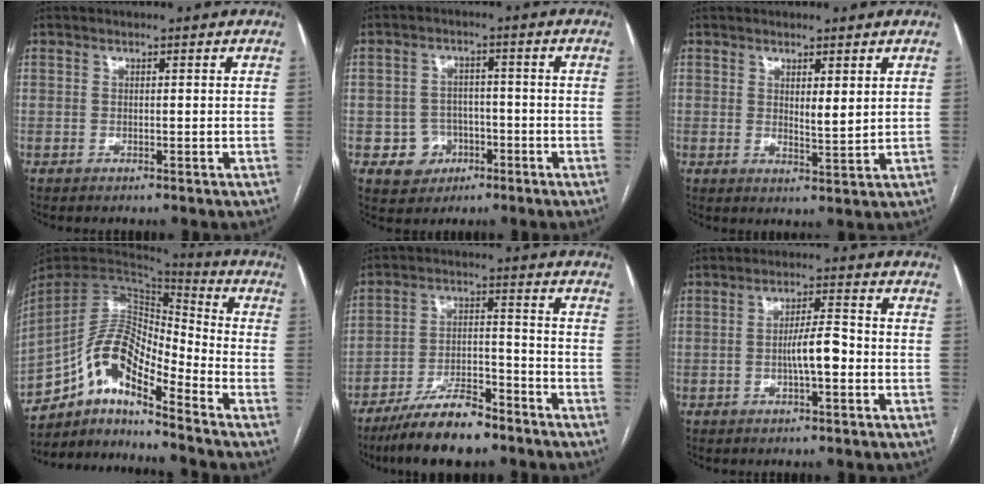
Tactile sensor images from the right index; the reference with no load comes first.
{"total": 5.3, "force": [-2.0, 4.8, 0.8], "torque": [-0.006, 0.012, -0.024]}
{"total": 2.9, "force": [1.2, 0.6, 2.6], "torque": [-0.045, -0.012, 0.023]}
{"total": 13.8, "force": [-9.4, 3.5, 9.5], "torque": [-0.184, 0.027, -0.171]}
{"total": 11.8, "force": [-9.2, 3.0, 6.8], "torque": [-0.118, 0.000, -0.161]}
{"total": 5.1, "force": [-1.3, 0.9, 4.9], "torque": [-0.088, 0.009, -0.021]}